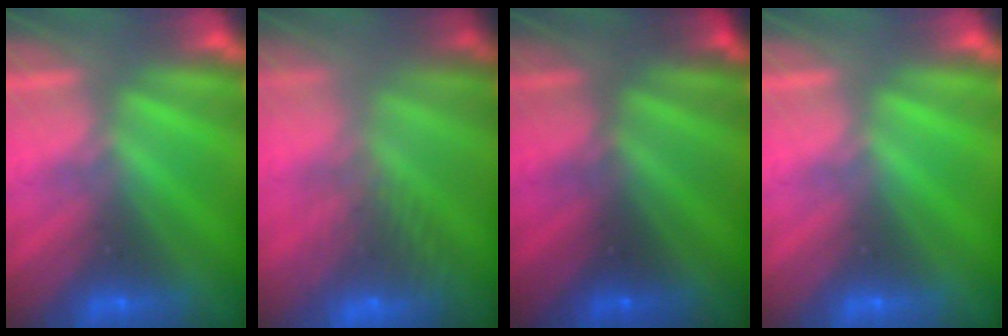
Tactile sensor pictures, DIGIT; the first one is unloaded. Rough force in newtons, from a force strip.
{"total": 8.3}
{"total": 1.6}
{"total": 0.0}